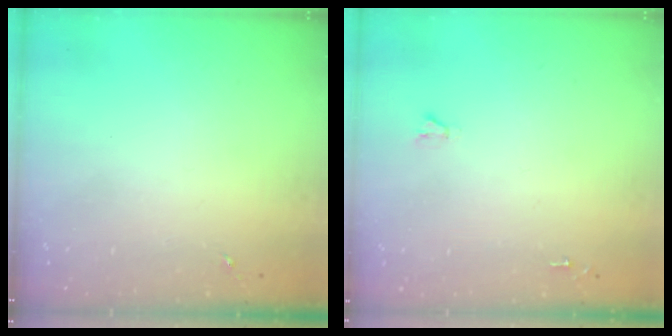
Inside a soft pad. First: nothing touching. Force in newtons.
{"total": 1.6, "press": 1.6, "slide": 0.1}